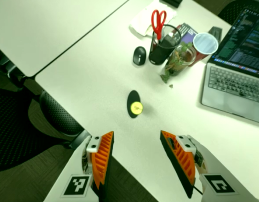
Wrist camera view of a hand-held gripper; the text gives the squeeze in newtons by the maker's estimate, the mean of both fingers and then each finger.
{"total": 0.0}